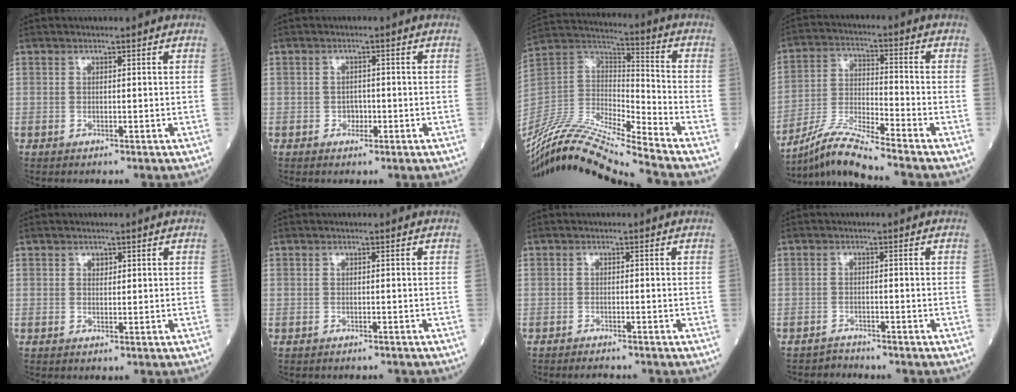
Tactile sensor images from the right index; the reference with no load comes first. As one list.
[{"total": 1.6, "force": [-0.6, 1.2, 0.8], "torque": [-0.007, 0.006, -0.008]}, {"total": 18.5, "force": [-16.7, -1.0, 7.9], "torque": [-0.159, 0.017, -0.315]}, {"total": 9.4, "force": [-8.5, -1.7, 3.6], "torque": [-0.078, -0.014, -0.163]}, {"total": 0.7, "force": [0.4, 0.5, 0.3], "torque": [-0.002, -0.002, 0.005]}, {"total": 1.8, "force": [-1.8, 0.3, 0.3], "torque": [-0.006, -0.003, -0.023]}, {"total": 1.9, "force": [-1.8, 0.1, 0.4], "torque": [-0.009, -0.006, -0.028]}, {"total": 1.7, "force": [-1.5, 0.0, -0.9], "torque": [0.022, -0.008, -0.028]}]